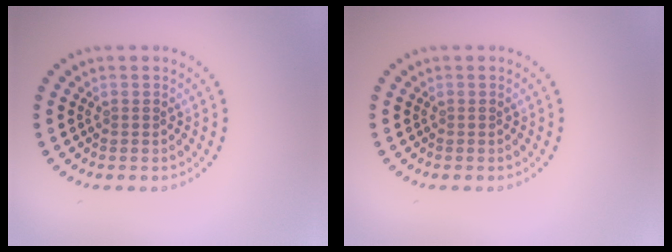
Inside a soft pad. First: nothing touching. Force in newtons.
{"total": 0.0}